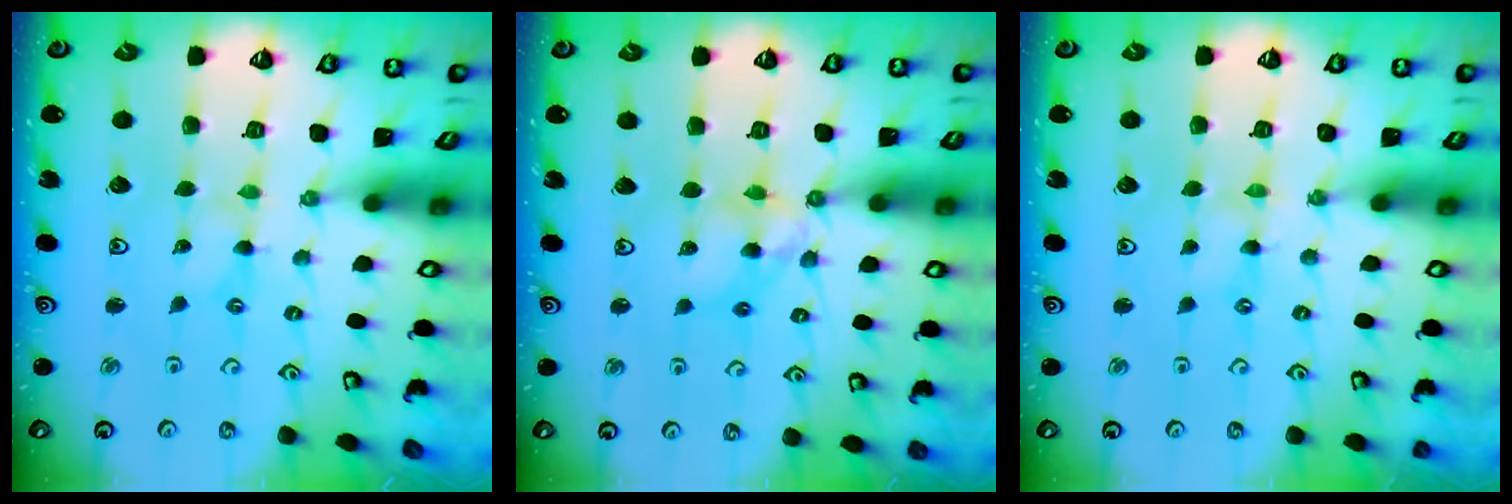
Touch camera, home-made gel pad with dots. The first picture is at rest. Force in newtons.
{"total": 8.8, "press": 8.8, "slide": 0.7}
{"total": 0.0}